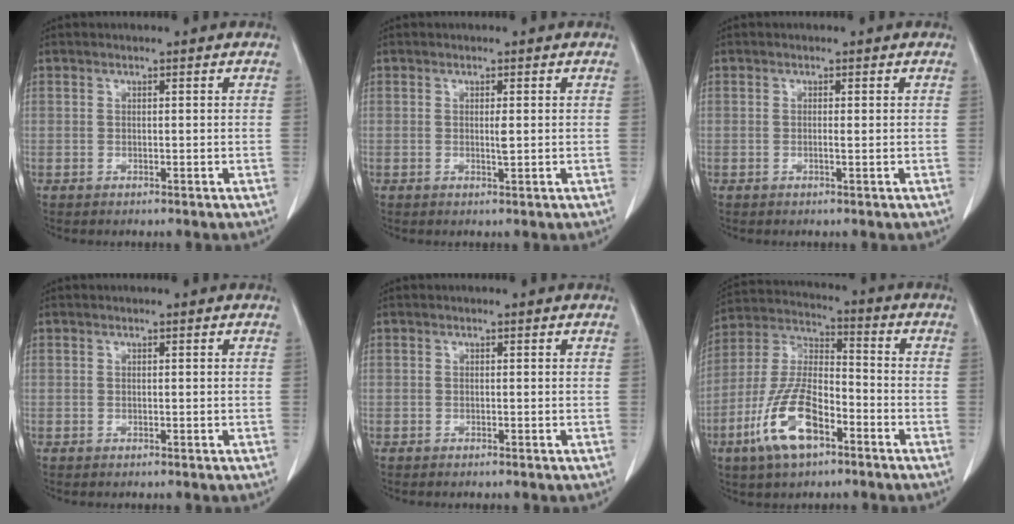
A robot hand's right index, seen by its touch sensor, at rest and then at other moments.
{"total": 1.2, "force": [0.1, 0.1, 1.2], "torque": [-0.021, -0.001, 0.002]}
{"total": 0.7, "force": [-0.1, -0.1, 0.6], "torque": [-0.013, -0.001, -0.001]}
{"total": 0.0}
{"total": 0.0}
{"total": 13.3, "force": [-6.4, 5.0, 10.5], "torque": [-0.227, 0.003, -0.118]}